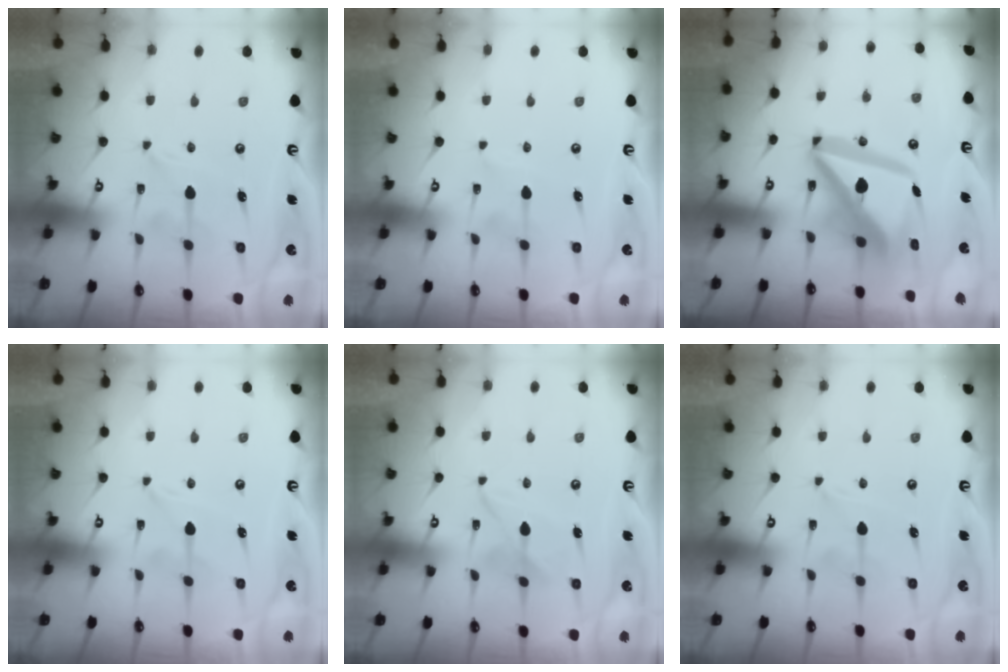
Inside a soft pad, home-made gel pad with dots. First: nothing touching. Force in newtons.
{"total": 0.0}
{"total": 15.6, "press": 15.5, "slide": 1.8}
{"total": 0.0}
{"total": 2.6, "press": 2.6, "slide": 0.2}
{"total": 0.0}